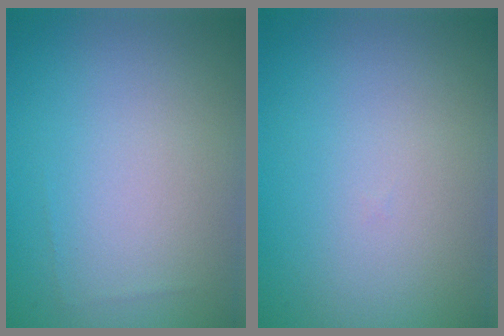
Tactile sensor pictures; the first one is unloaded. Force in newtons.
{"total": 0.0}